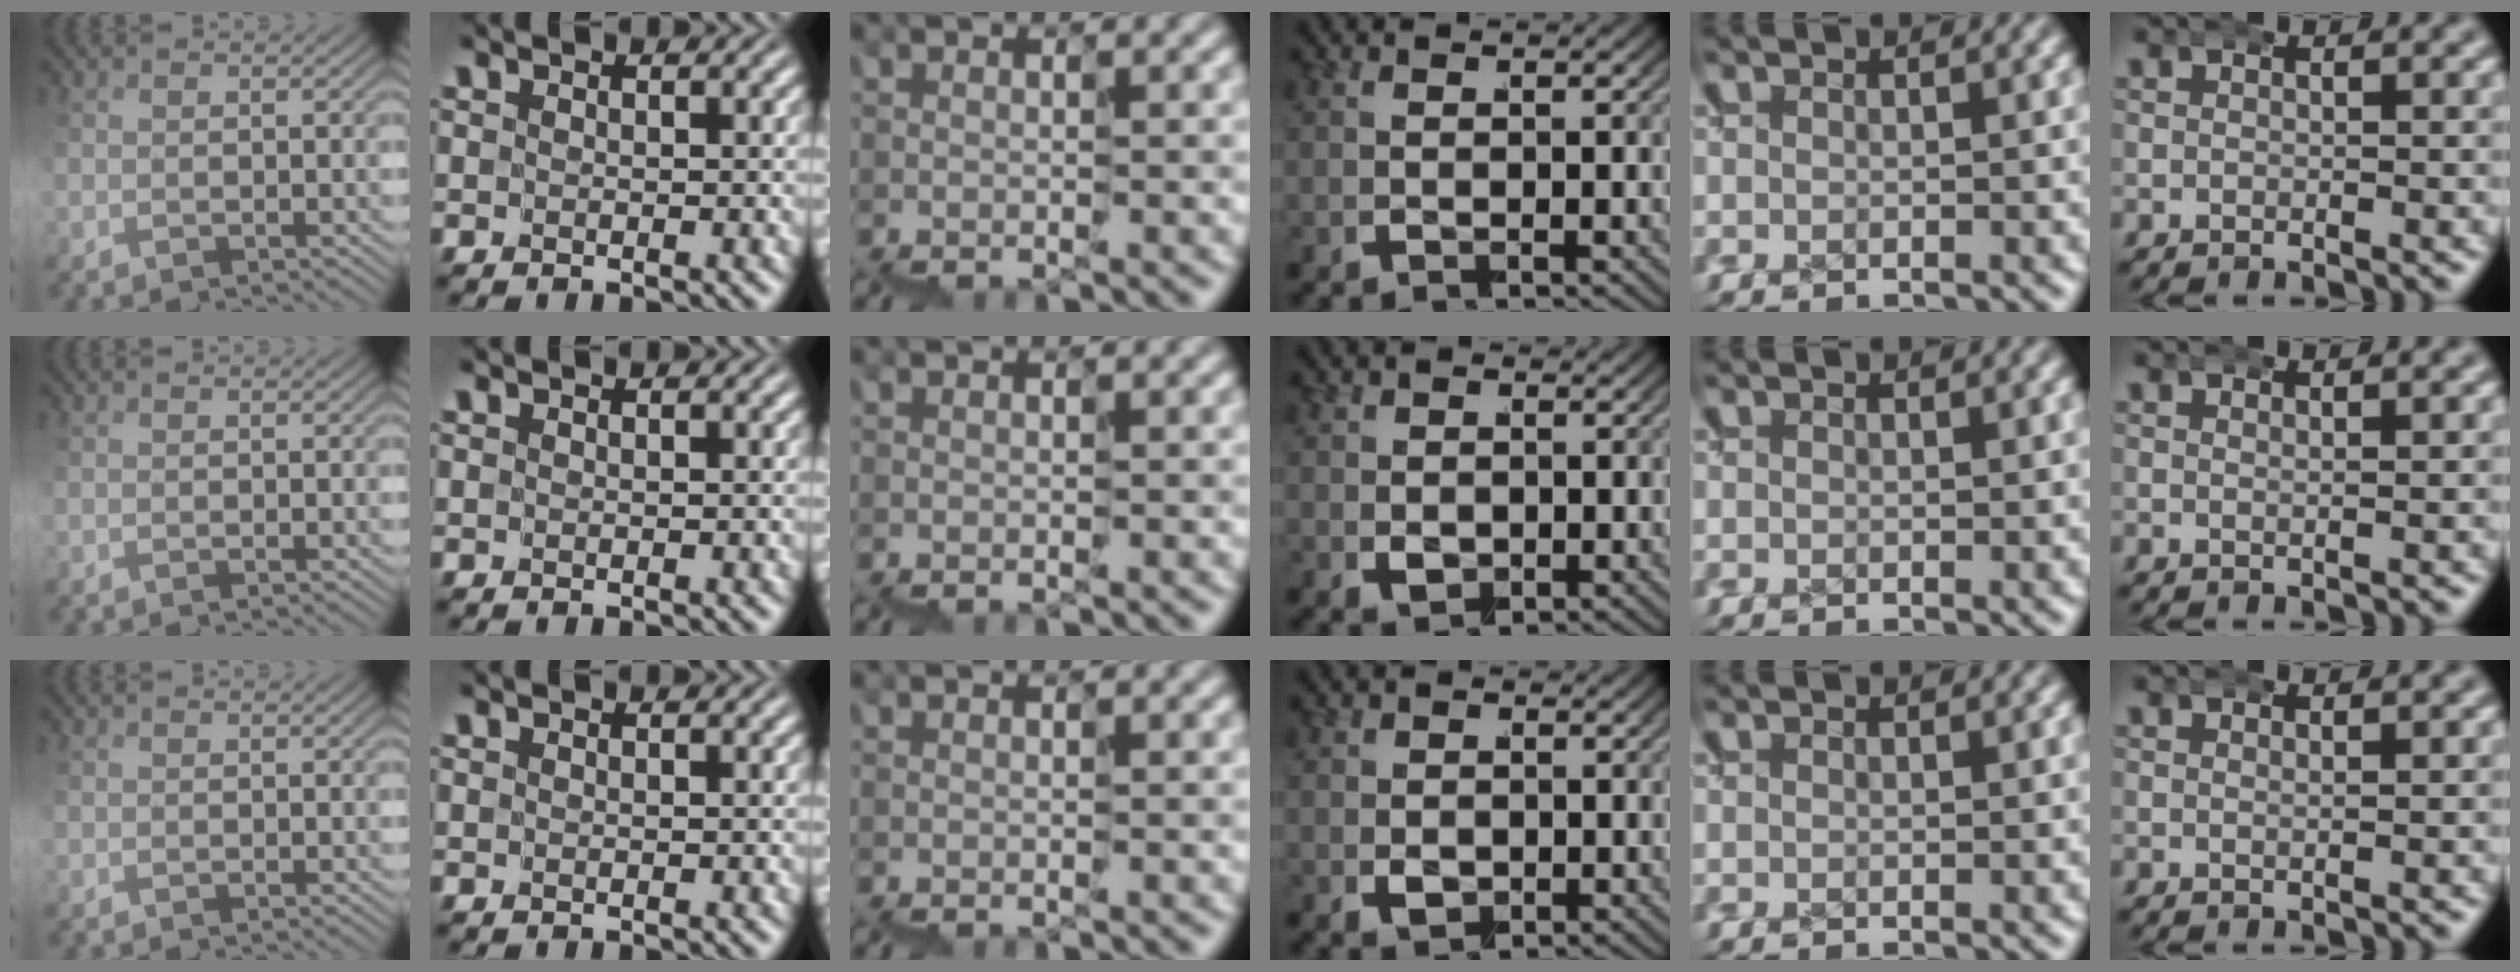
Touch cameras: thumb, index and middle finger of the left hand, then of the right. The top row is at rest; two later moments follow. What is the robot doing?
{"motion": "wrap", "object": "ethernet cable"}